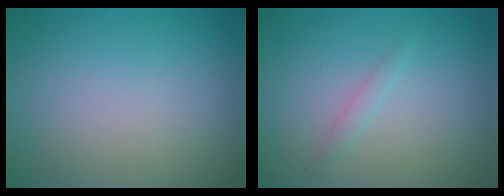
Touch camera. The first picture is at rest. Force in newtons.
{"total": 0.8, "press": 0.8, "slide": 0.0}